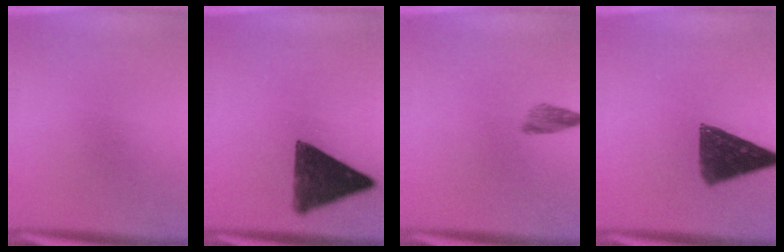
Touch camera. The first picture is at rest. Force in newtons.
{"total": 11.5}
{"total": 2.1}
{"total": 11.0}